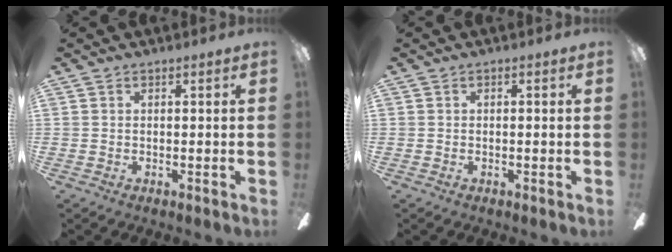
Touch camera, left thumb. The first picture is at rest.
{"total": 0.0}